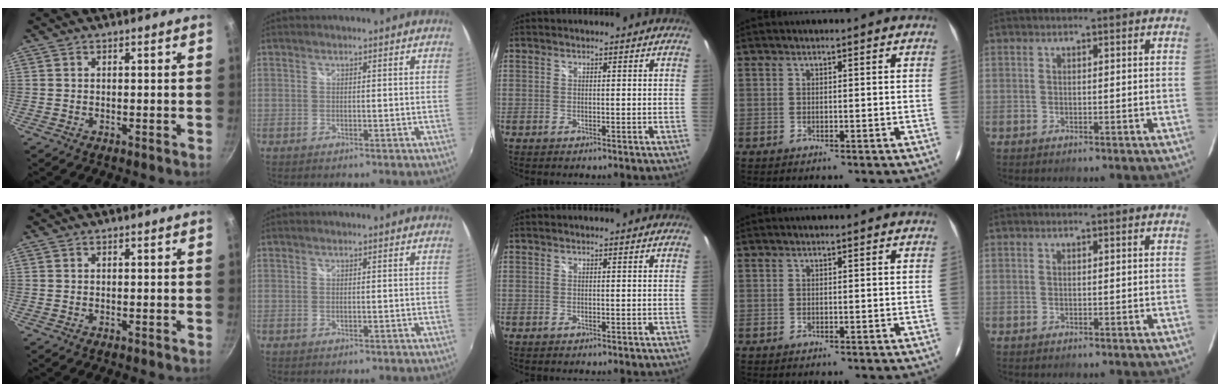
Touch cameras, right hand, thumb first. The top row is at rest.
{}